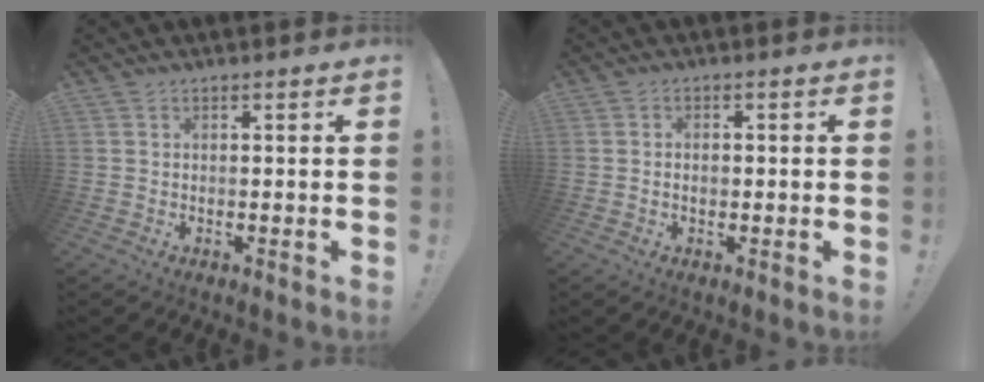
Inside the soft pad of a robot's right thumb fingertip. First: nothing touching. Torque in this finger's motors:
{"motor_torque": [0.01, -0.22, -0.12, 0.16, 0.09]}